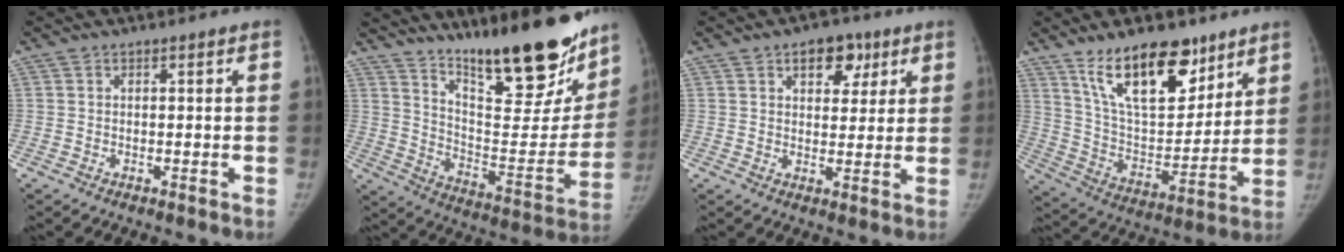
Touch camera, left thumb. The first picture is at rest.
{"total": 26.3, "force": [19.3, 6.7, 16.6], "torque": [-0.204, -0.111, 0.296]}
{"total": 7.1, "force": [3.6, 4.5, 4.1], "torque": [-0.021, -0.012, 0.048]}
{"total": 19.2, "force": [12.6, 8.6, 11.8], "torque": [-0.143, -0.074, 0.227]}